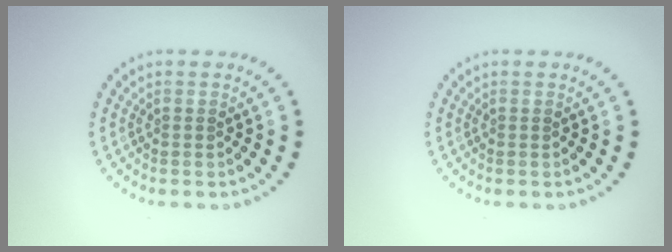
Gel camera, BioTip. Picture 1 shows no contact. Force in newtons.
{"total": 0.0}